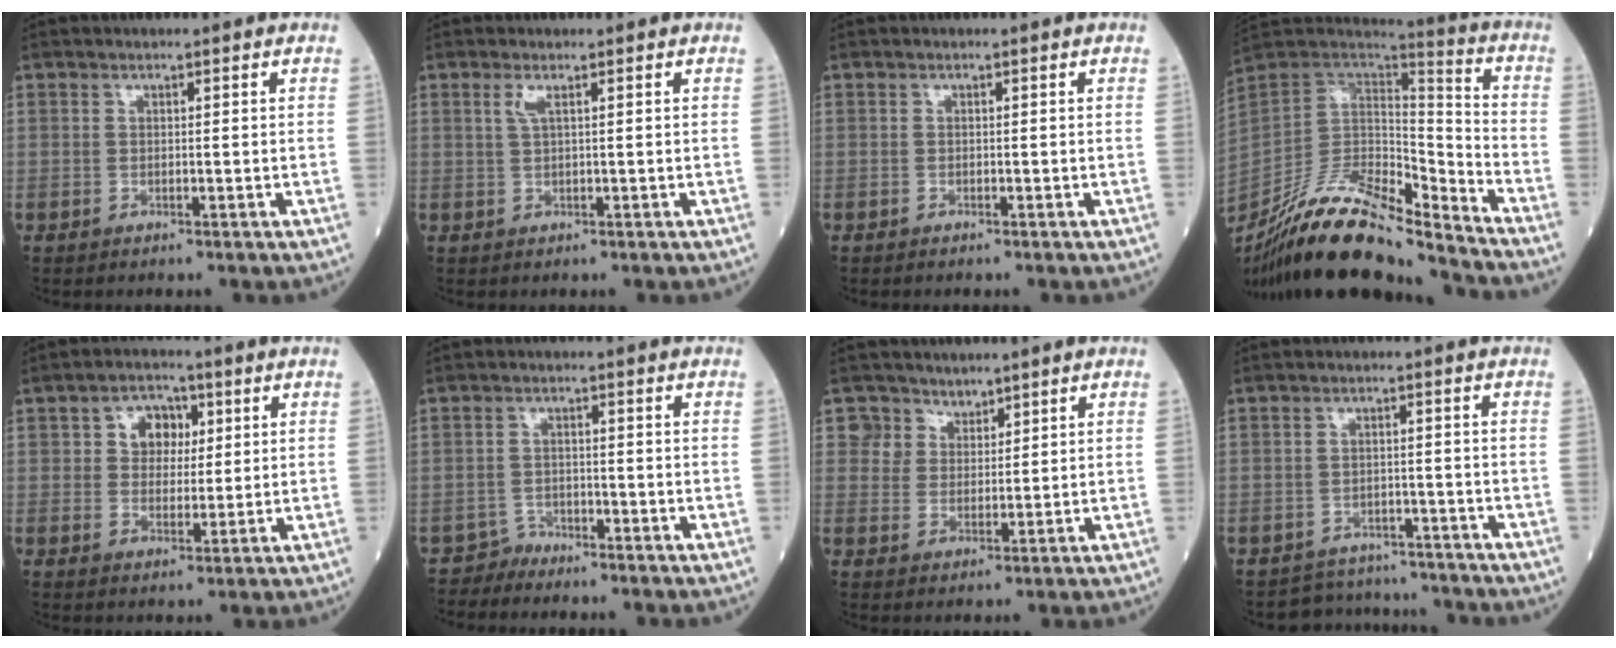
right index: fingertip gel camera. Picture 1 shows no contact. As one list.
[{"total": 1.6, "force": [0.8, 0.1, 1.4], "torque": [-0.039, 0.002, 0.016]}, {"total": 0.0}, {"total": 21.1, "force": [-17.4, 3.5, 11.3], "torque": [-0.241, 0.004, -0.321]}, {"total": 6.1, "force": [1.7, 5.0, 3.0], "torque": [-0.044, 0.018, 0.030]}, {"total": 6.2, "force": [-5.9, 1.3, -1.2], "torque": [0.015, 0.016, -0.111]}, {"total": 4.1, "force": [3.0, 2.7, -0.9], "torque": [0.030, -0.005, 0.049]}, {"total": 6.1, "force": [-5.4, 2.3, -1.3], "torque": [0.022, 0.028, -0.074]}]